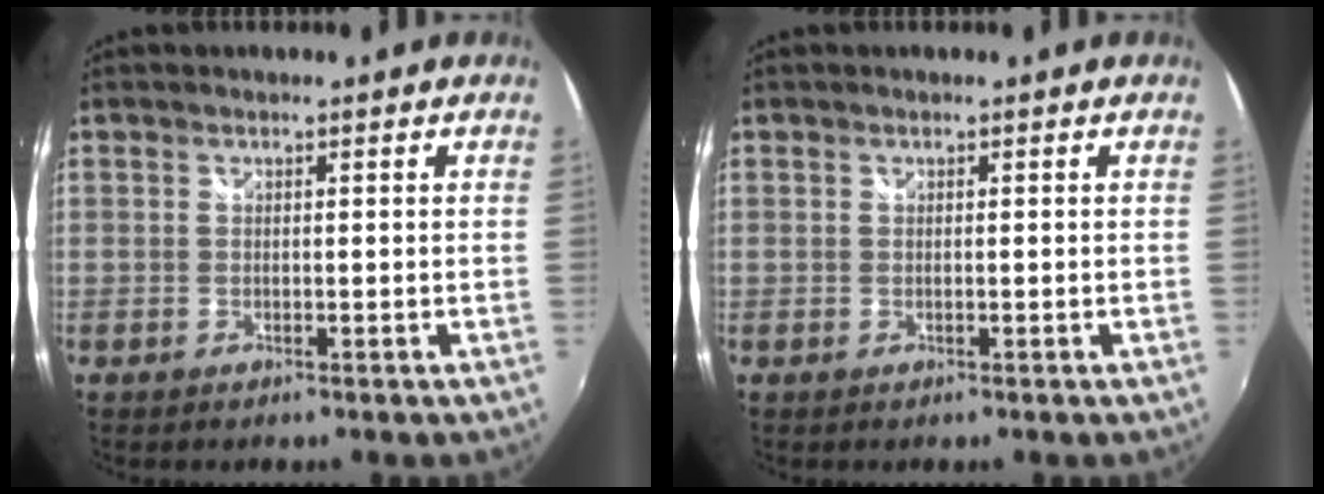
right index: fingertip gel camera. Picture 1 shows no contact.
{"total": 0.0}